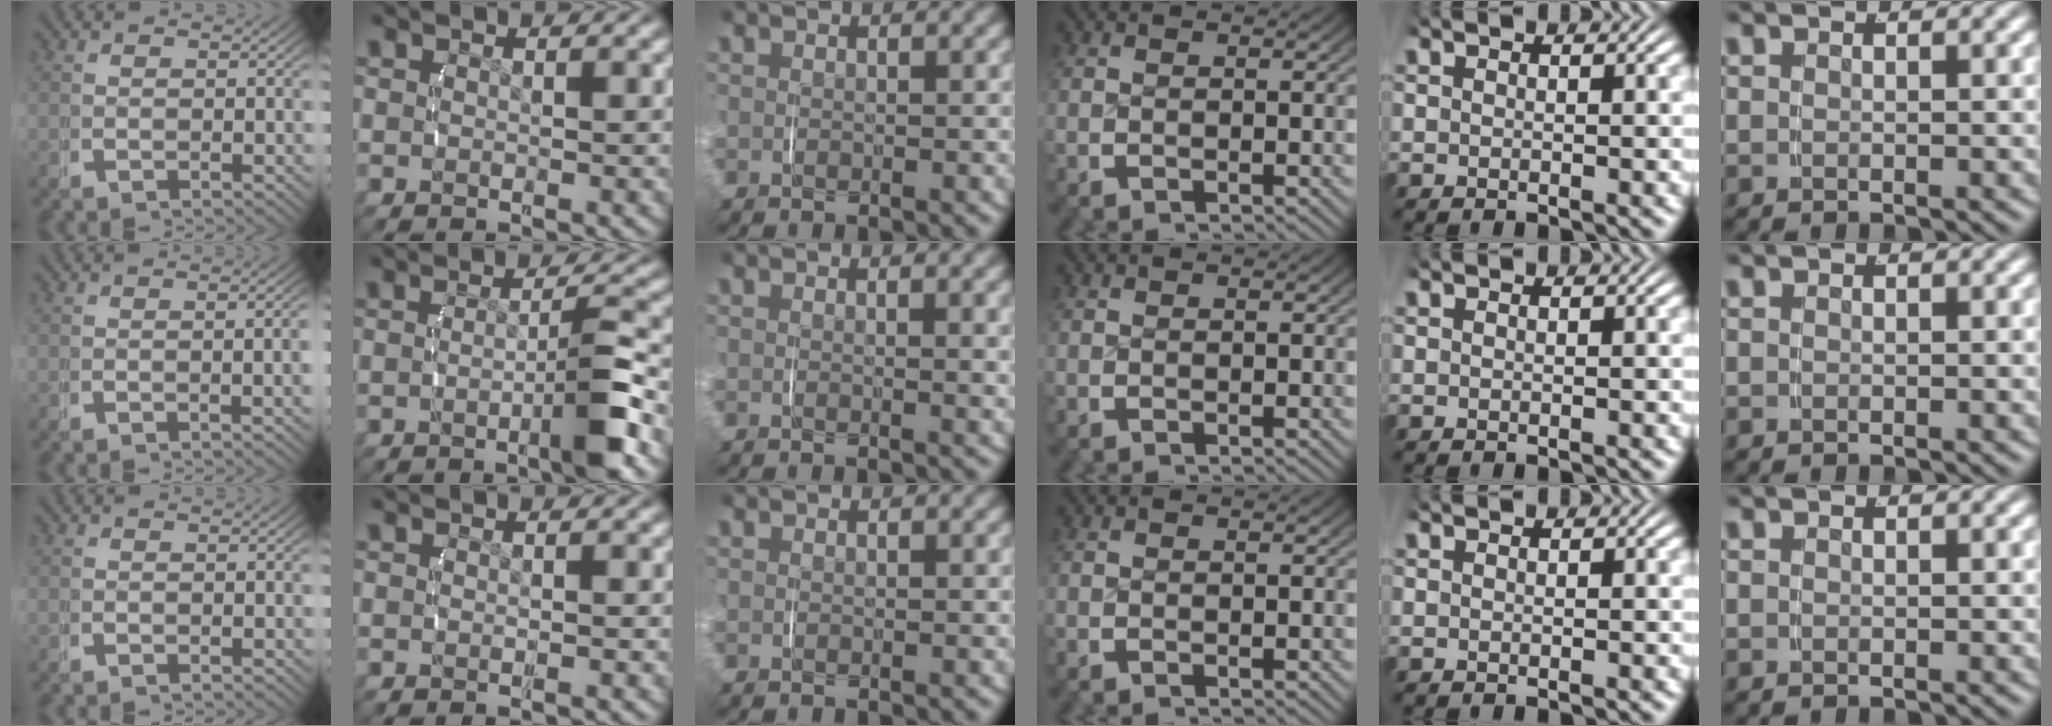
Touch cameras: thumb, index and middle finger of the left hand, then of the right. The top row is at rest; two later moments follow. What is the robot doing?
{"motion": "lift_and_place", "object": "jewelry box"}